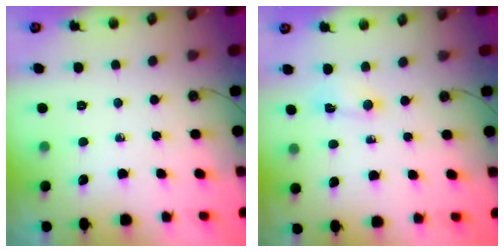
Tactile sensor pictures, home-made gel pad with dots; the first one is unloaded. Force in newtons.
{"total": 2.7, "press": 2.7, "slide": 0.4}